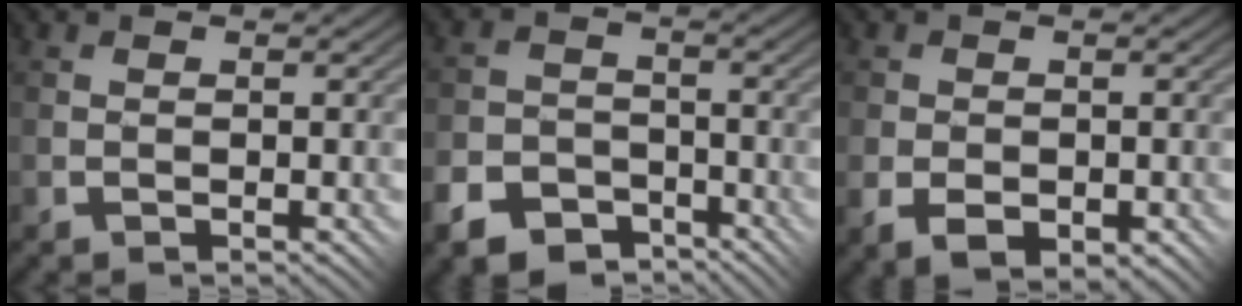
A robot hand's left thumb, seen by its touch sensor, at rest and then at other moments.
{"total": 6.6, "force": [-4.8, 4.0, 2.2], "torque": [-0.046, -0.011, -0.094]}
{"total": 3.7, "force": [-1.3, 2.5, 2.4], "torque": [-0.050, -0.015, -0.018]}